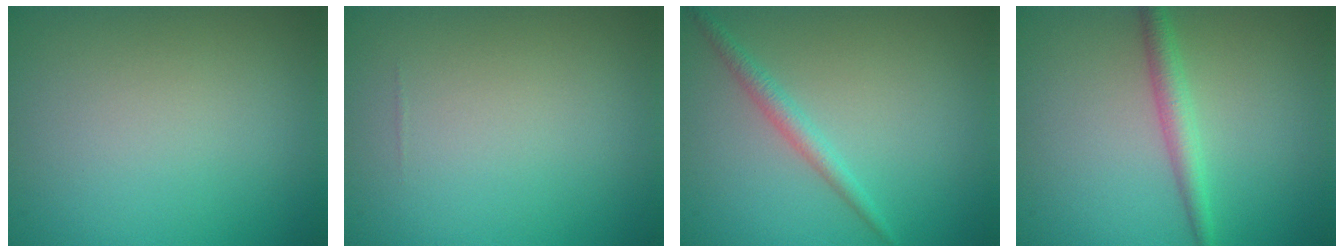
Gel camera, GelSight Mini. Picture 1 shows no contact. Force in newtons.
{"total": 0.0}
{"total": 1.6, "press": 1.6, "slide": 0.1}
{"total": 2.2, "press": 2.2, "slide": 0.1}